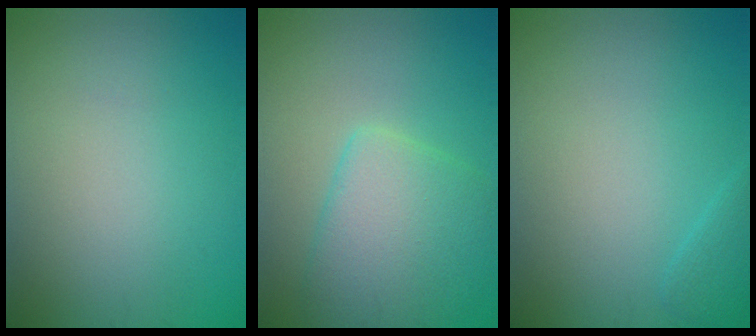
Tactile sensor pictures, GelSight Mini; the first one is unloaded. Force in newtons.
{"total": 5.3, "press": 5.3, "slide": 0.3}
{"total": 1.1, "press": 1.1, "slide": 0.1}